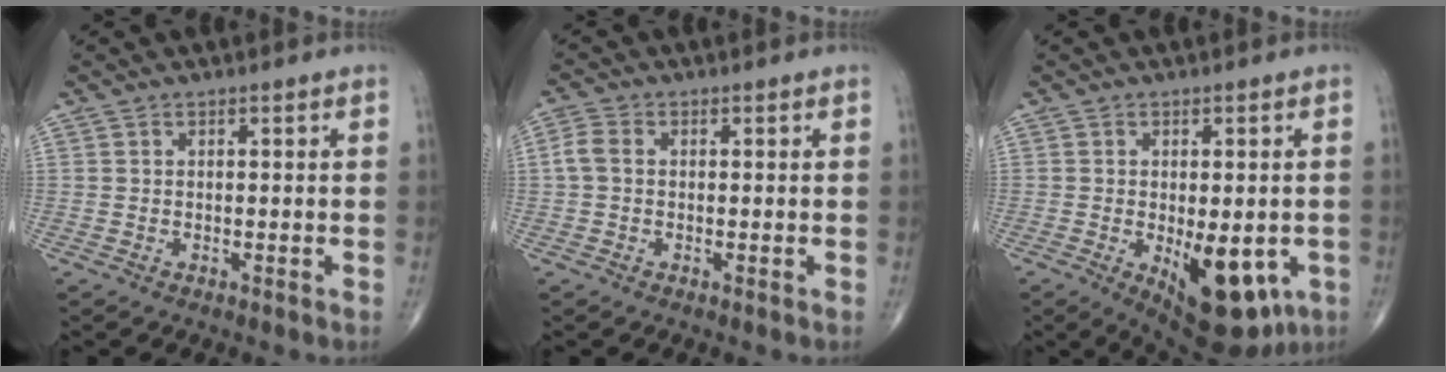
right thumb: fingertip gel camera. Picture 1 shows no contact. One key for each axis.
{"total": 3.0, "fx": 0.0, "fy": 2.1, "fz": 2.1, "tx": -0.049, "ty": 0.008, "tz": -0.006}
{"total": 14.4, "fx": -4.3, "fy": 6.9, "fz": 11.9, "tx": -0.146, "ty": -0.014, "tz": -0.040}